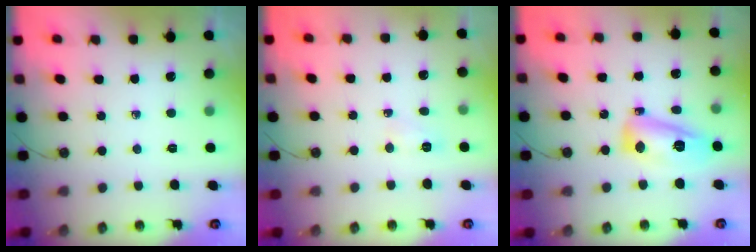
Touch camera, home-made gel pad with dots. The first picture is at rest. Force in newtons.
{"total": 3.5, "press": 3.4, "slide": 0.6}
{"total": 14.1, "press": 14.1, "slide": 1.3}